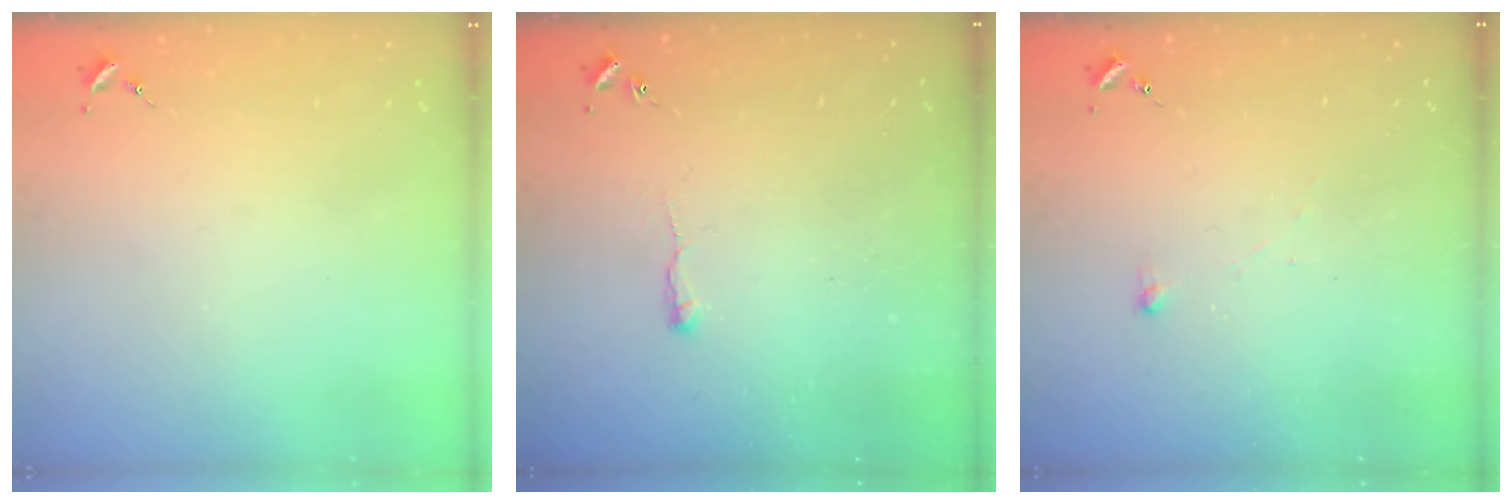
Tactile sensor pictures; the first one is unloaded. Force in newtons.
{"total": 3.0, "press": 3.0, "slide": 0.5}
{"total": 2.6, "press": 2.6, "slide": 0.6}